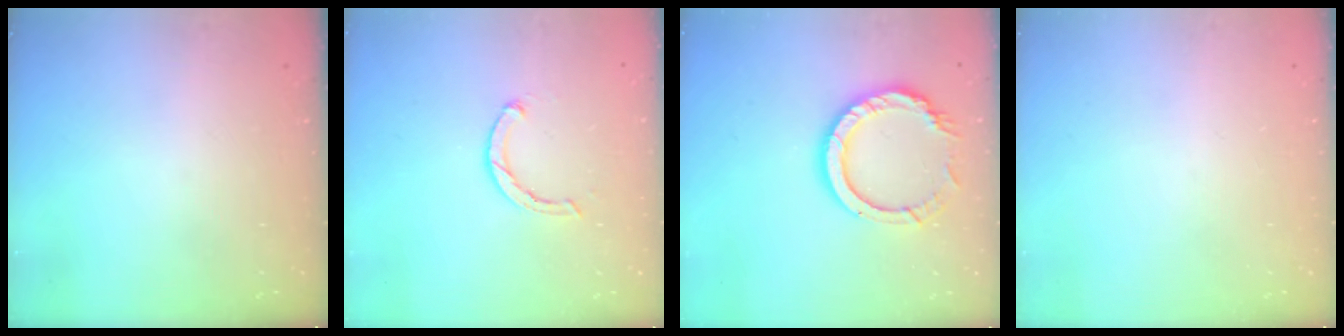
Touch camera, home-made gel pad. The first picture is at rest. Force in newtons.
{"total": 3.1, "press": 3.0, "slide": 0.6}
{"total": 12.3, "press": 12.2, "slide": 1.0}
{"total": 0.0}